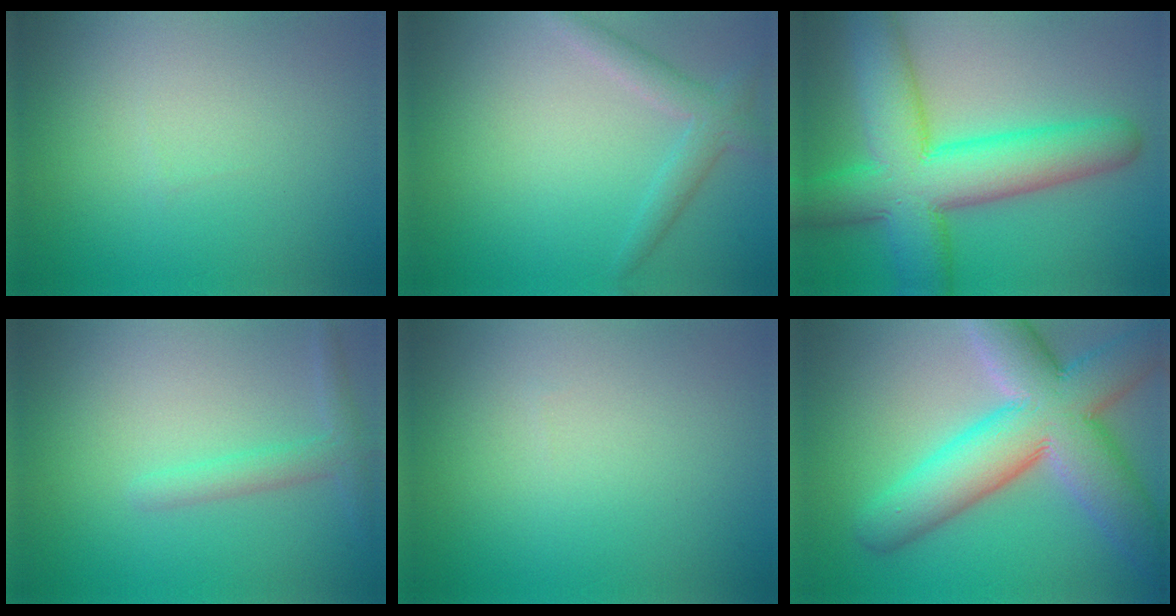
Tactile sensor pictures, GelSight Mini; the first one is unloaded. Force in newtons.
{"total": 2.6, "press": 2.6, "slide": 0.2}
{"total": 11.6, "press": 11.6, "slide": 0.3}
{"total": 2.1, "press": 2.1, "slide": 0.2}
{"total": 0.0}
{"total": 12.1, "press": 12.1, "slide": 0.7}